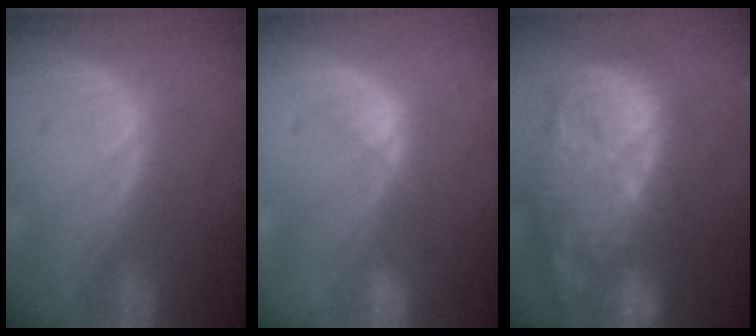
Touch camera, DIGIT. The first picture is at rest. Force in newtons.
{"total": 2.4, "press": 2.3, "slide": 0.5}
{"total": 14.4, "press": 12.5, "slide": 7.1}